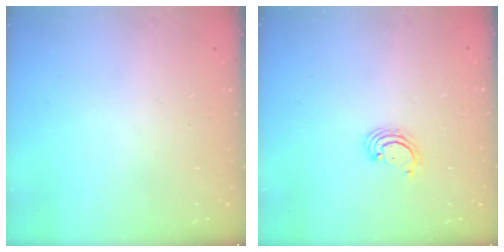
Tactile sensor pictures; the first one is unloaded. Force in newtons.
{"total": 2.3, "press": 2.3, "slide": 0.1}